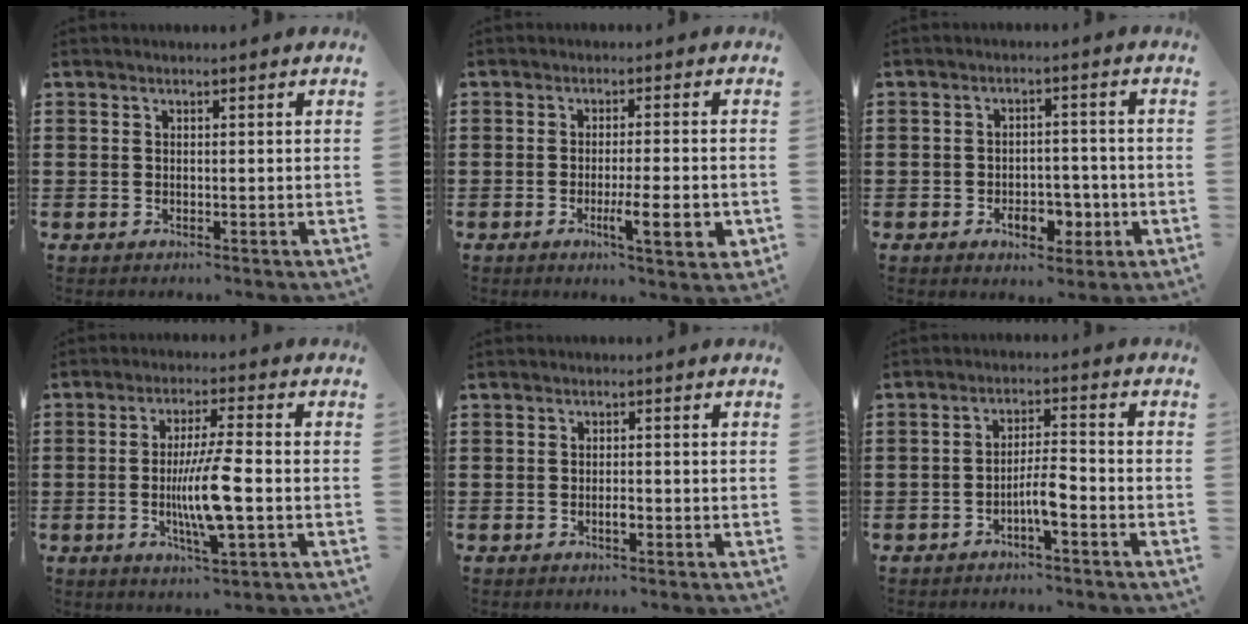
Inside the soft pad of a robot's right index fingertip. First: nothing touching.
{"total": 7.1, "force": [-2.2, 1.2, 6.7], "torque": [-0.103, -0.013, -0.036]}
{"total": 5.7, "force": [-2.5, 3.4, 3.8], "torque": [-0.043, 0.006, -0.046]}
{"total": 8.9, "force": [-1.8, 1.1, 8.7], "torque": [-0.165, -0.012, -0.036]}
{"total": 1.5, "force": [-0.5, 0.5, 1.3], "torque": [-0.026, -0.002, -0.009]}
{"total": 4.5, "force": [-2.1, 0.8, 3.9], "torque": [-0.075, 0.004, -0.042]}